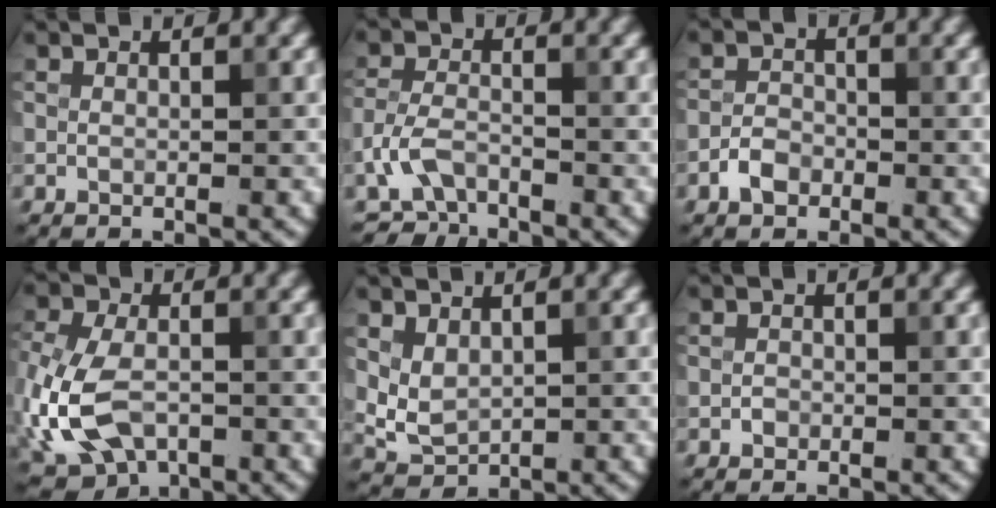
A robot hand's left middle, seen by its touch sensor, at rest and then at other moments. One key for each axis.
{"total": 3.6, "fx": -2.4, "fy": 1.9, "fz": 1.9, "tx": -0.035, "ty": 0.001, "tz": -0.058}
{"total": 2.2, "fx": -1.2, "fy": 1.5, "fz": 1.0, "tx": -0.016, "ty": 0.005, "tz": -0.028}
{"total": 9.1, "fx": -2.9, "fy": 5.8, "fz": 6.3, "tx": -0.153, "ty": -0.011, "tz": -0.064}
{"total": 2.4, "fx": 0.8, "fy": 1.7, "fz": 1.6, "tx": -0.035, "ty": -0.003, "tz": 0.023}
{"total": 0.6, "fx": -0.3, "fy": 0.5, "fz": 0.1, "tx": 0.001, "ty": -0.002, "tz": -0.006}